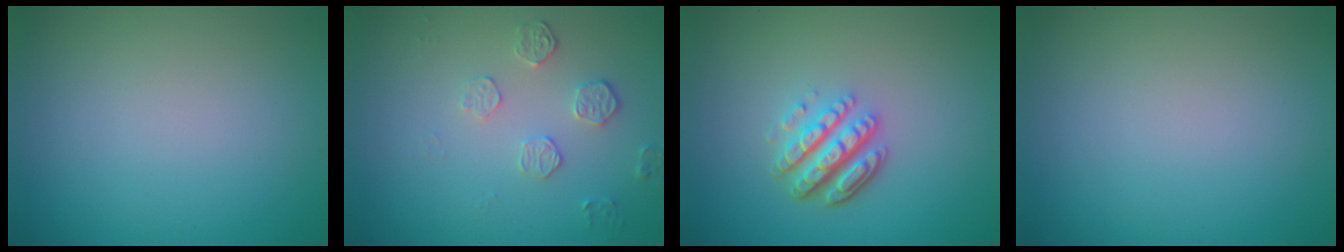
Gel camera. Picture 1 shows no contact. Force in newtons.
{"total": 1.8, "press": 1.2, "slide": 1.3}
{"total": 4.6, "press": 3.4, "slide": 3.2}
{"total": 0.0}